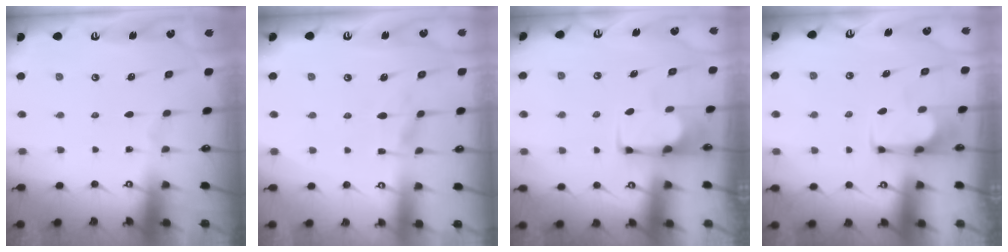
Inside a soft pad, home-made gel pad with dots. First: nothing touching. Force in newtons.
{"total": 2.4, "press": 2.3, "slide": 0.7}
{"total": 1.8, "press": 1.7, "slide": 0.6}
{"total": 3.7, "press": 3.6, "slide": 1.0}